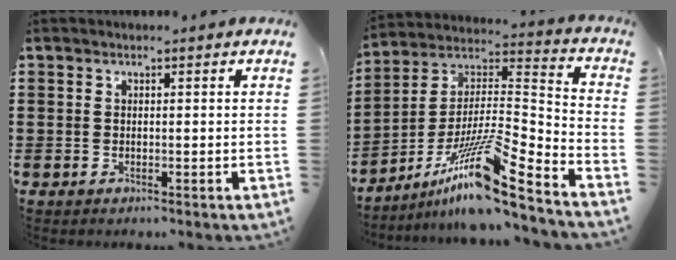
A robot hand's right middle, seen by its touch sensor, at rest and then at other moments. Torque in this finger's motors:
{"motor_torque": [2.14, 0.00, 1.05, 0.21]}